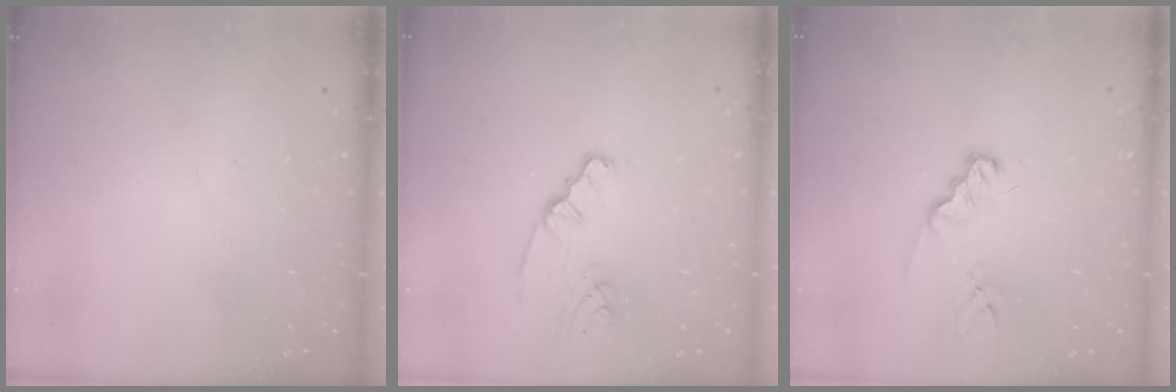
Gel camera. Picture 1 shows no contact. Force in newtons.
{"total": 2.5, "press": 2.5, "slide": 0.3}
{"total": 2.1, "press": 2.1, "slide": 0.3}